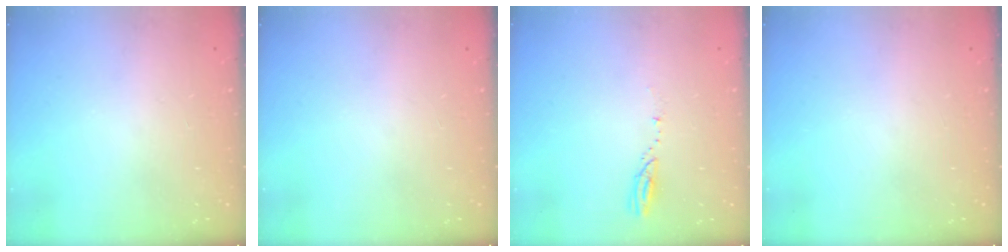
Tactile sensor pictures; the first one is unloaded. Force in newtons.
{"total": 0.0}
{"total": 3.6, "press": 3.6, "slide": 0.4}
{"total": 0.0}